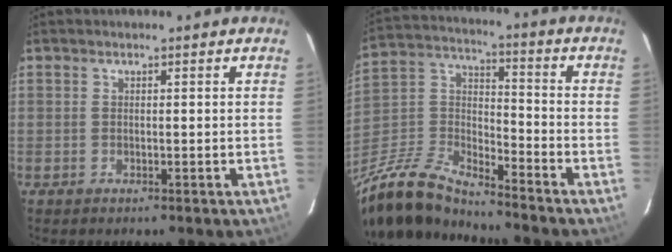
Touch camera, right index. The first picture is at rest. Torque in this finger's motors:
{"motor_torque": [1.09, -1.05, 0.27, 0.06]}